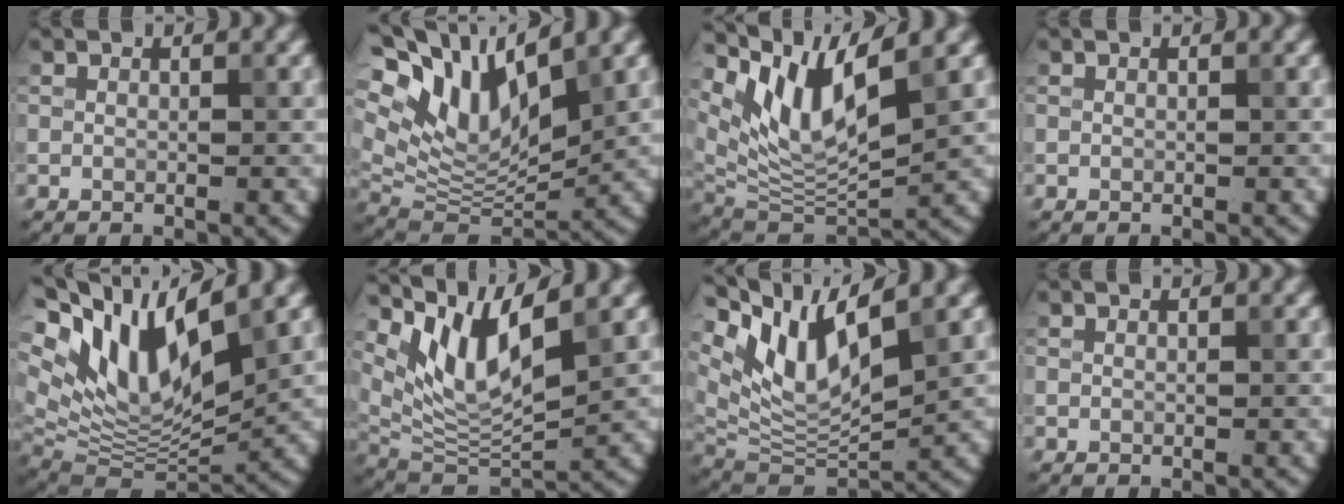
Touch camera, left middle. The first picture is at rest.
{"total": 10.7, "force": [6.2, 4.4, 7.5], "torque": [-0.158, 0.012, 0.114]}
{"total": 8.2, "force": [4.8, 2.5, 6.1], "torque": [-0.124, -0.009, 0.095]}
{"total": 0.0}
{"total": 12.4, "force": [5.7, 4.9, 9.9], "torque": [-0.184, 0.004, 0.105]}
{"total": 7.4, "force": [4.4, 2.2, 5.5], "torque": [-0.111, -0.012, 0.089]}
{"total": 9.1, "force": [5.2, 3.3, 6.7], "torque": [-0.134, -0.003, 0.100]}
{"total": 0.0}